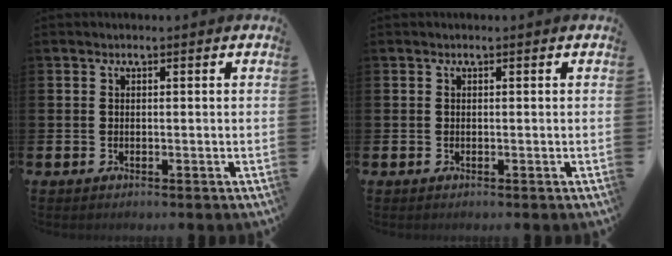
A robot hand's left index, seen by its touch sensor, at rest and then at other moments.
{"total": 0.0}